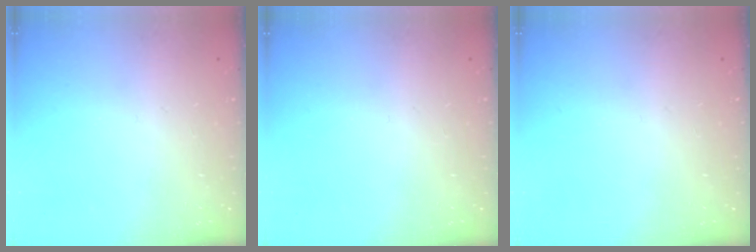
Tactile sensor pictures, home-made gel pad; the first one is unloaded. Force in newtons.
{"total": 0.0}
{"total": 0.0}